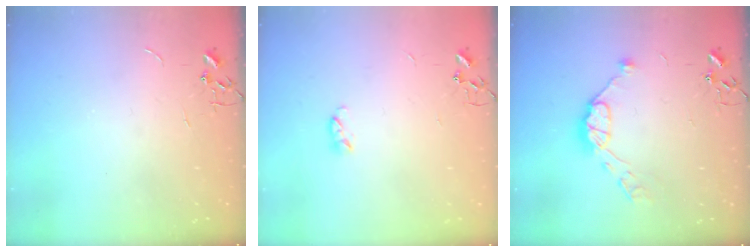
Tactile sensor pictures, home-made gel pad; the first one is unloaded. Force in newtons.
{"total": 3.6, "press": 3.6, "slide": 0.5}
{"total": 10.5, "press": 10.5, "slide": 0.7}